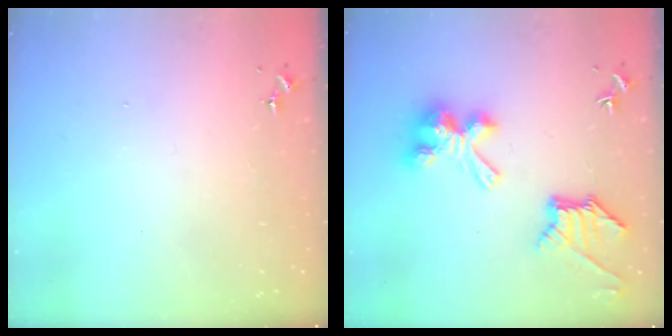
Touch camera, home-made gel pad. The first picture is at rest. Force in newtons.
{"total": 12.1, "press": 12.0, "slide": 1.4}